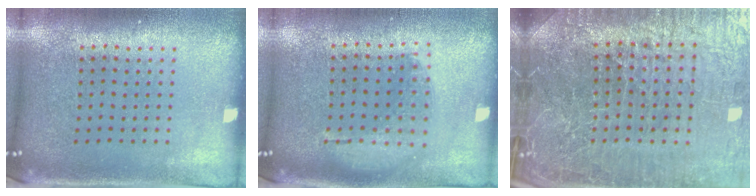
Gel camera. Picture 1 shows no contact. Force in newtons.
{"total": 1.3, "press": 1.1, "slide": 0.5}
{"total": 6.2, "press": 5.7, "slide": 2.6}